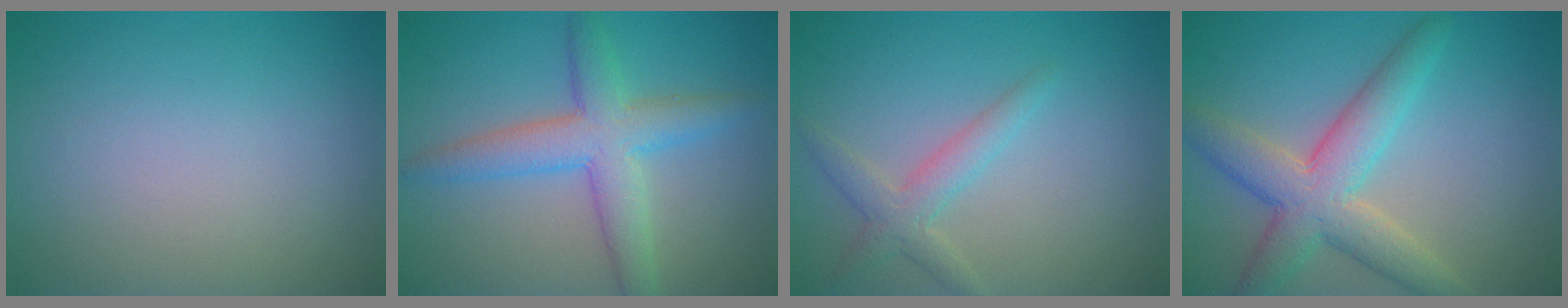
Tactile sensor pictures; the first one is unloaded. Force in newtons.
{"total": 5.2, "press": 5.2, "slide": 0.2}
{"total": 2.5, "press": 2.5, "slide": 0.2}
{"total": 6.2, "press": 6.2, "slide": 0.2}